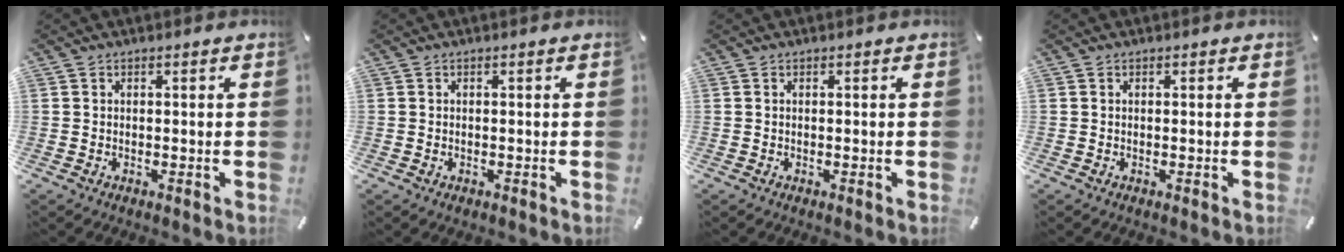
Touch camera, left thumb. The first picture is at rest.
{"total": 0.5, "force": [-0.1, 0.3, 0.4], "torque": [-0.009, 0.000, -0.003]}
{"total": 0.0}
{"total": 0.0}